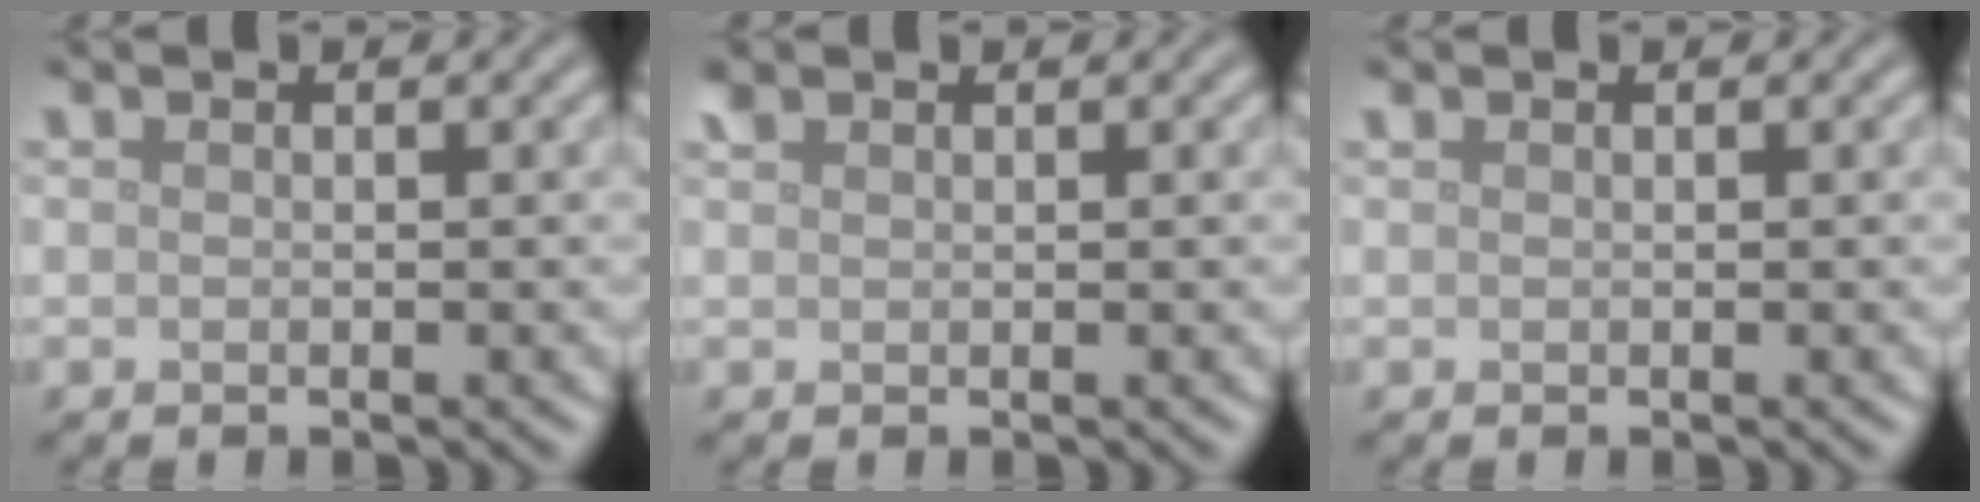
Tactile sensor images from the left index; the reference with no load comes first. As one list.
[{"total": 0.8, "force": [0.7, 0.3, 0.2], "torque": [-0.006, 0.004, 0.016]}, {"total": 0.0}]